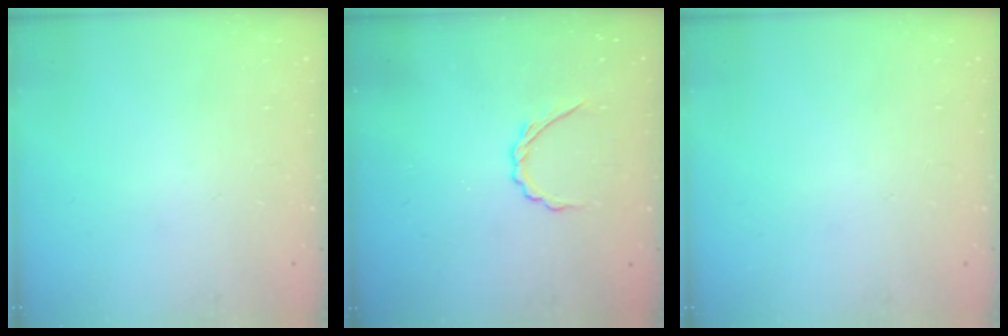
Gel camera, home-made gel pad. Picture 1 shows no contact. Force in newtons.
{"total": 2.7, "press": 2.6, "slide": 0.8}
{"total": 0.0}